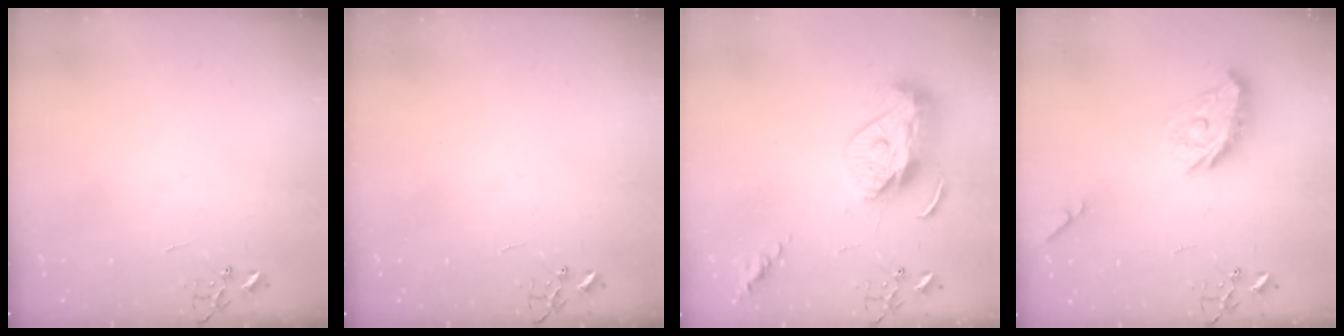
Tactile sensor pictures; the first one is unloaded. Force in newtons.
{"total": 0.0}
{"total": 12.3, "press": 12.2, "slide": 1.1}
{"total": 13.5, "press": 13.4, "slide": 0.7}